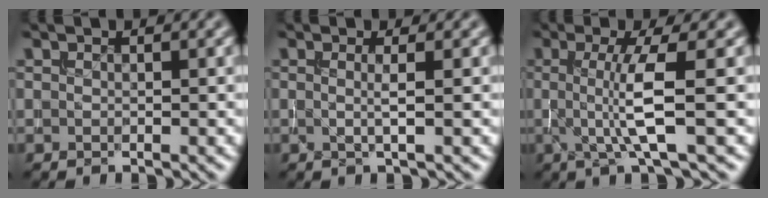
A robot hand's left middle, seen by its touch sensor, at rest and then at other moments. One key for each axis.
{"total": 1.3, "fx": -0.1, "fy": 0.1, "fz": 1.3, "tx": -0.022, "ty": 0.001, "tz": -0.009}
{"total": 4.5, "fx": -0.3, "fy": 0.4, "fz": 4.5, "tx": -0.089, "ty": -0.004, "tz": -0.006}